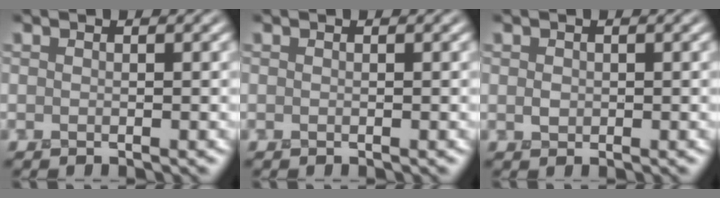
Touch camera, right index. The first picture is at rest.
{"total": 0.0}
{"total": 0.8, "force": [0.1, 0.7, 0.4], "torque": [-0.009, 0.002, 0.001]}